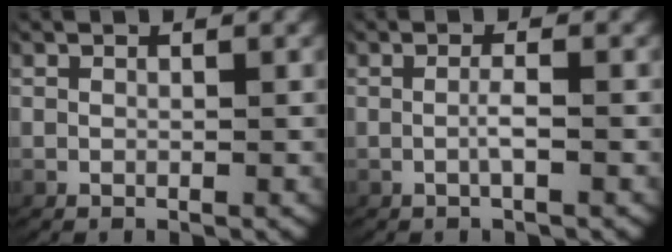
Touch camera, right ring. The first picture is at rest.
{"total": 1.3, "force": [-0.4, 0.0, 1.2], "torque": [-0.027, -0.001, -0.010]}